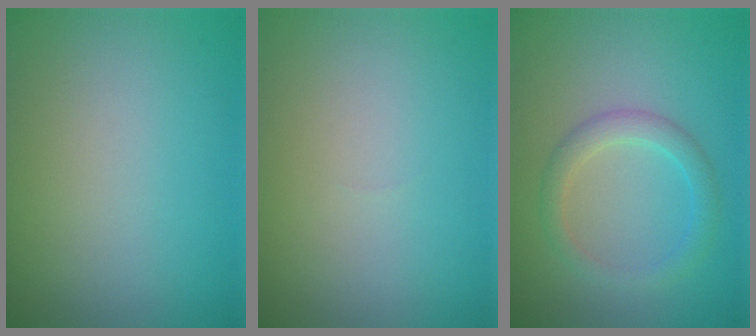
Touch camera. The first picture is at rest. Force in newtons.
{"total": 0.0}
{"total": 2.5, "press": 2.4, "slide": 0.2}